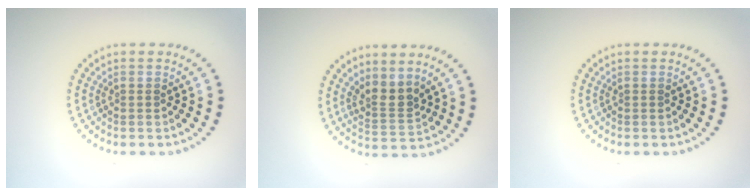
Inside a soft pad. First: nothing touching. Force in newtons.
{"total": 2.6, "press": 1.9, "slide": 1.8}
{"total": 0.0}